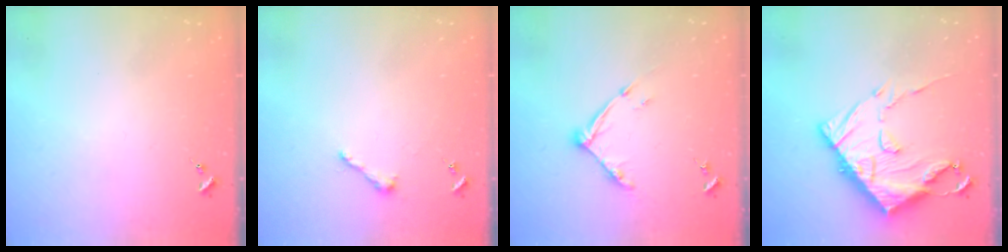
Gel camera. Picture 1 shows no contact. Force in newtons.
{"total": 3.9, "press": 3.9, "slide": 0.3}
{"total": 9.0, "press": 9.0, "slide": 0.7}
{"total": 20.8, "press": 20.7, "slide": 2.0}